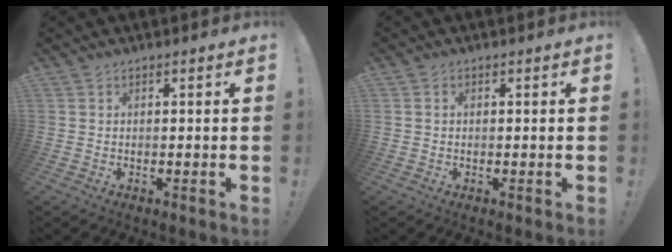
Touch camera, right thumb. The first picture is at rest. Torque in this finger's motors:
{"motor_torque": [0.04, -0.64, 0.01, 0.01, 0.03]}